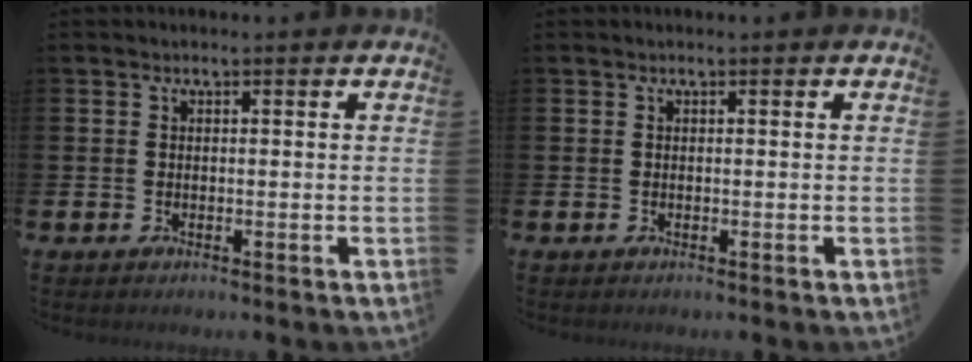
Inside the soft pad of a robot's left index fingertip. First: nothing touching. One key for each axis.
{"total": 0.0}